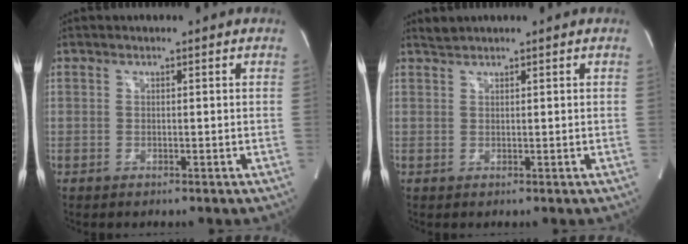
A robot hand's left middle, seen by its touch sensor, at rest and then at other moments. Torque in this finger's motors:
{"motor_torque": [0.06, 0.02, -0.09, 0.00]}